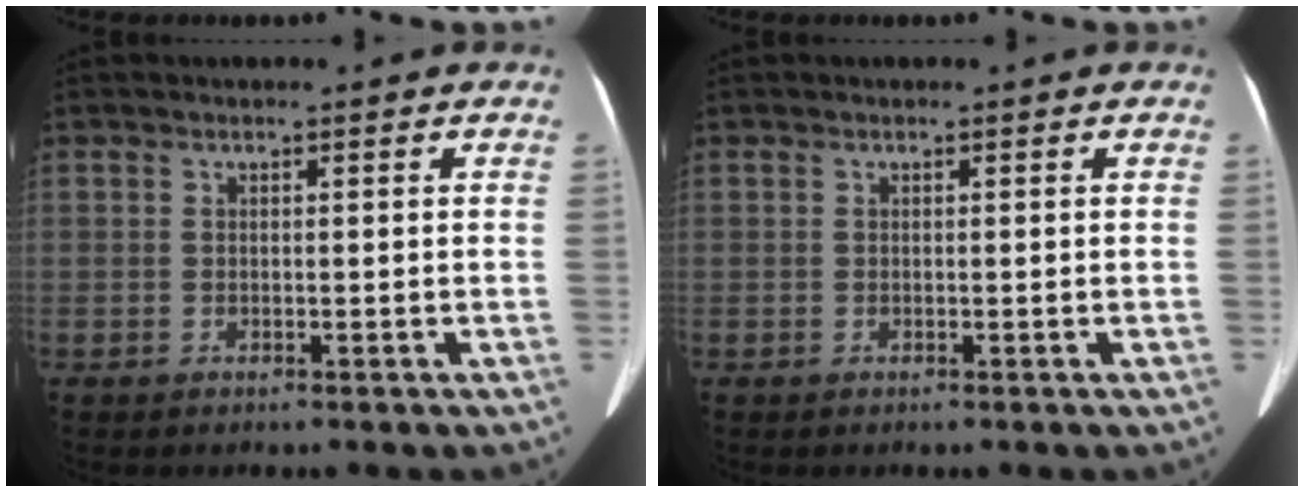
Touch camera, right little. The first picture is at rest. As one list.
[{"total": 0.0}]